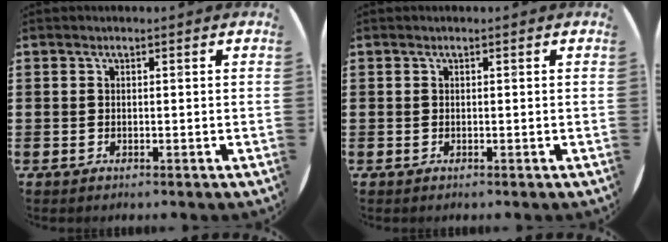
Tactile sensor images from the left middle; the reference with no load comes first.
{"total": 0.0}